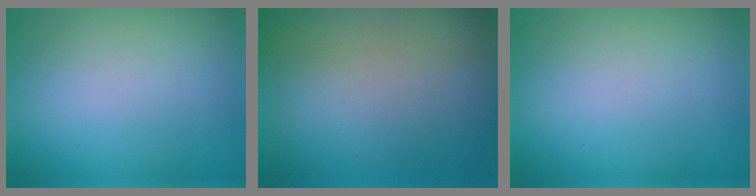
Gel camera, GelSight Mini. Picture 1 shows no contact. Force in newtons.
{"total": 0.0}
{"total": 0.0}